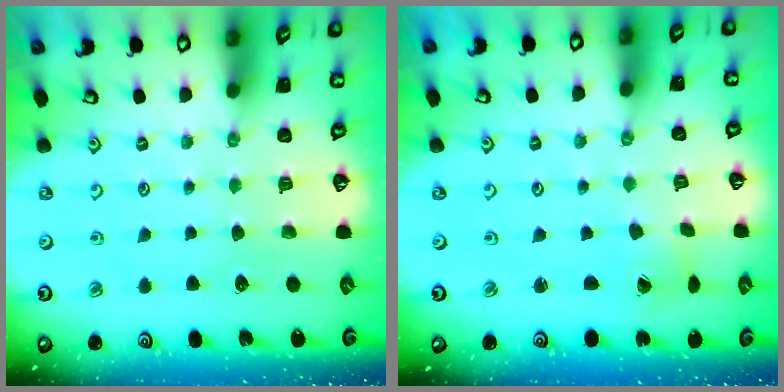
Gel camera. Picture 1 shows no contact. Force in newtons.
{"total": 1.6, "press": 1.6, "slide": 0.2}